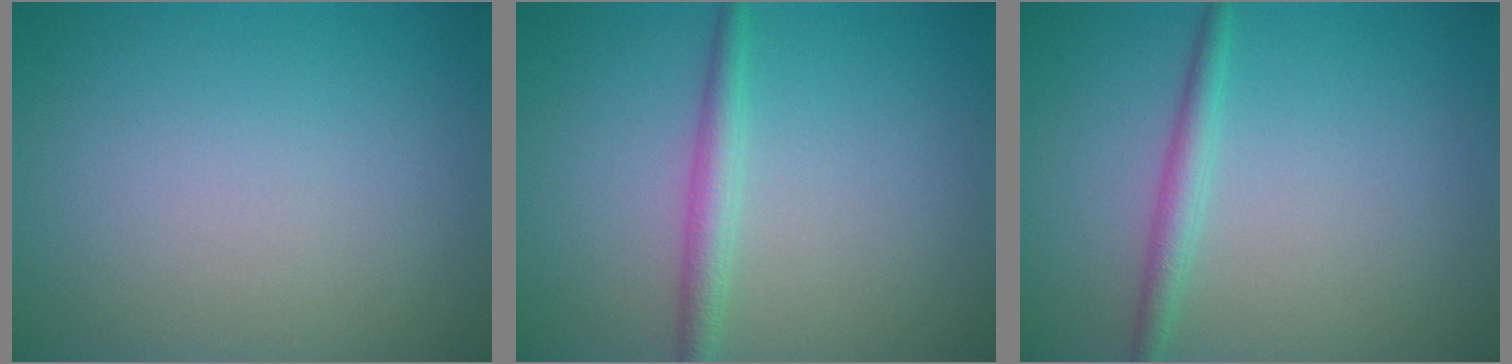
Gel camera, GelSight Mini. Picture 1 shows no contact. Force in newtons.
{"total": 2.2, "press": 2.2, "slide": 0.0}
{"total": 1.9, "press": 1.9, "slide": 0.1}